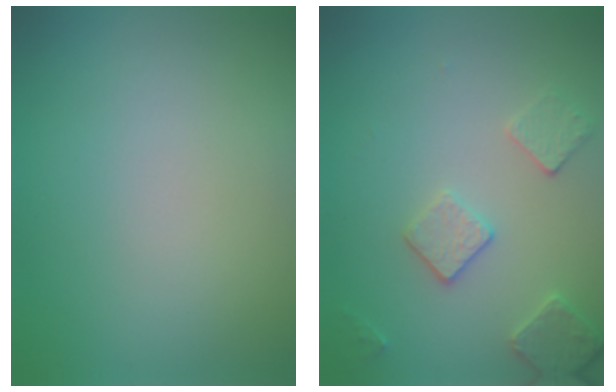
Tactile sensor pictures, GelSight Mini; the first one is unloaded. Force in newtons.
{"total": 2.7, "press": 2.7, "slide": 0.7}